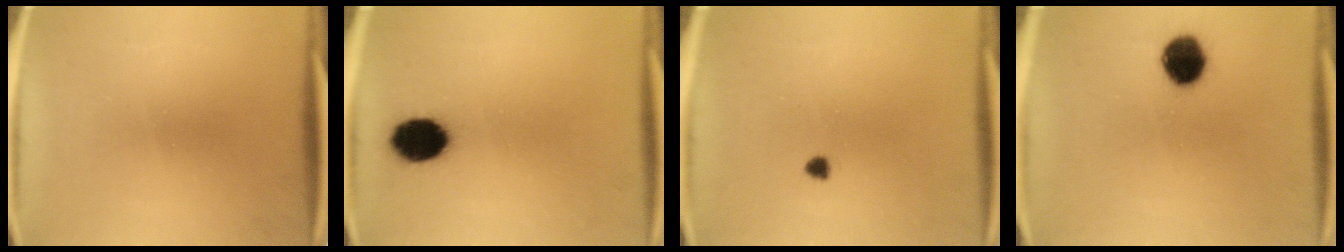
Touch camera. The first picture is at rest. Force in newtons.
{"total": 9.8}
{"total": 1.2}
{"total": 9.0}